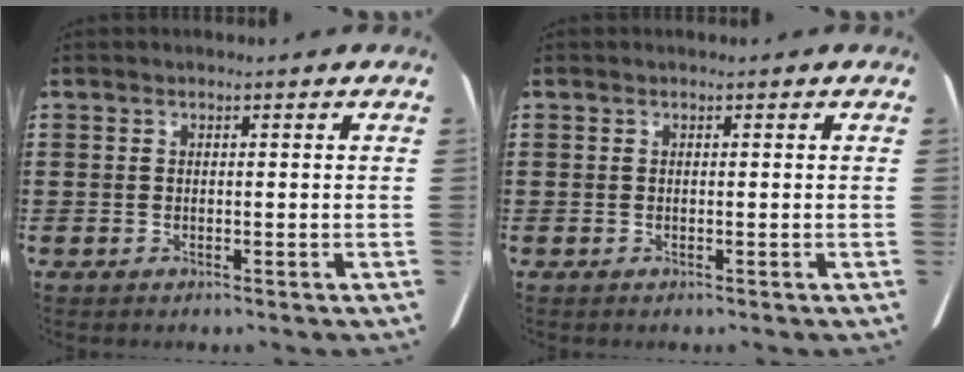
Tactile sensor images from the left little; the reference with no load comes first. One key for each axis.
{"total": 0.0}